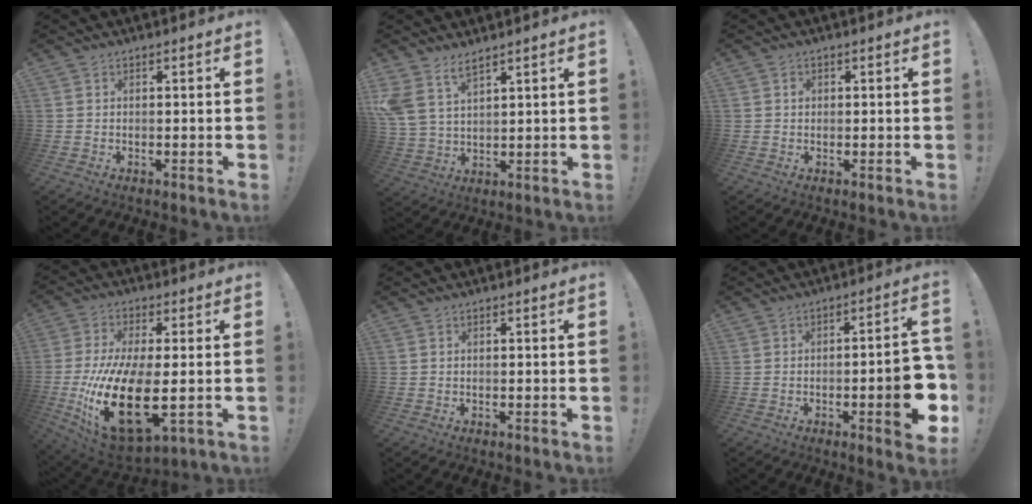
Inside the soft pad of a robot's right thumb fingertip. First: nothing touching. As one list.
[{"total": 8.1, "force": [5.8, 3.6, 4.3], "torque": [-0.092, -0.025, 0.113]}, {"total": 1.0, "force": [0.1, 0.9, 0.3], "torque": [-0.003, 0.003, 0.001]}, {"total": 22.9, "force": [-3.3, 10.5, 20.1], "torque": [-0.395, -0.002, -0.041]}, {"total": 0.0}, {"total": 12.0, "force": [-3.2, 2.8, 11.2], "torque": [-0.136, 0.004, -0.047]}]